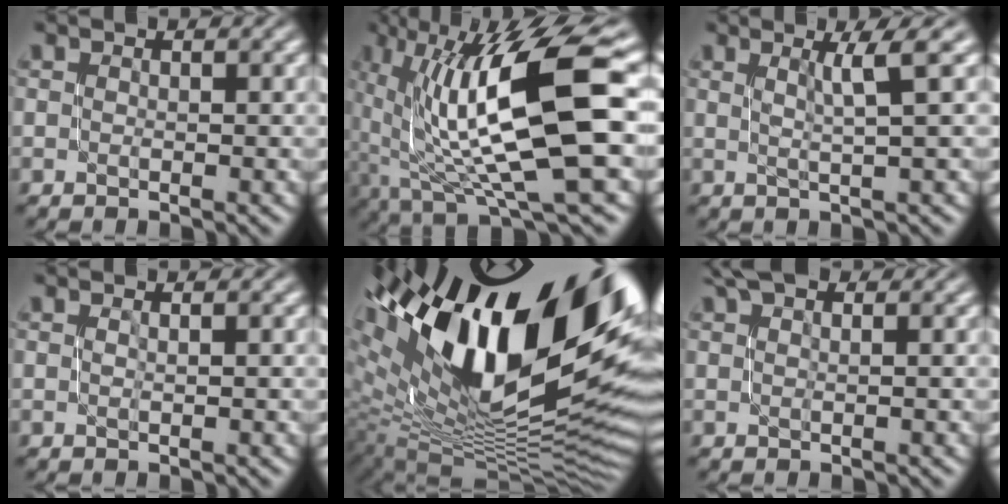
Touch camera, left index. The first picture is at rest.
{"total": 12.7, "force": [1.7, 3.5, 12.1], "torque": [-0.210, -0.004, 0.034]}
{"total": 2.7, "force": [1.0, 0.1, 2.5], "torque": [-0.042, 0.002, 0.018]}
{"total": 0.0}
{"total": 19.9, "force": [7.6, 9.6, 15.7], "torque": [-0.275, 0.019, 0.131]}
{"total": 2.1, "force": [1.5, 0.6, 1.3], "torque": [-0.024, 0.000, 0.018]}